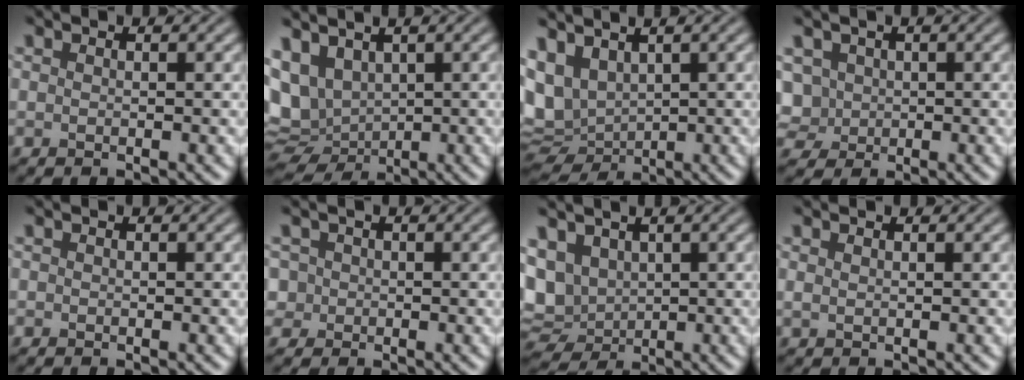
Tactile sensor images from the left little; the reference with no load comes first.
{"total": 7.5, "force": [1.6, 5.4, 4.9], "torque": [-0.094, -0.009, 0.041]}
{"total": 7.2, "force": [1.9, 4.8, 5.1], "torque": [-0.103, -0.007, 0.047]}
{"total": 4.9, "force": [0.5, 4.3, 2.2], "torque": [-0.061, 0.017, 0.004]}
{"total": 0.0}
{"total": 1.8, "force": [0.3, 1.8, 0.4], "torque": [-0.002, 0.007, 0.004]}
{"total": 6.1, "force": [1.2, 4.6, 3.7], "torque": [-0.090, -0.005, 0.026]}
{"total": 0.7, "force": [0.4, 0.2, 0.5], "torque": [-0.009, 0.000, 0.008]}